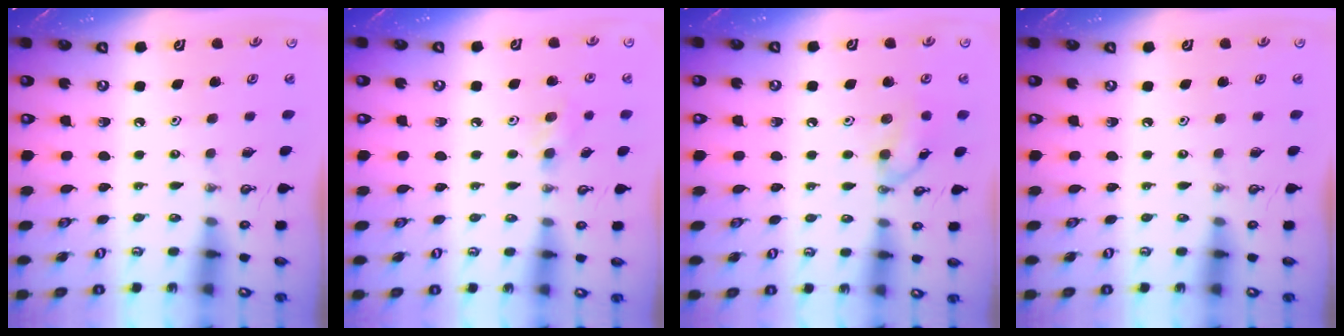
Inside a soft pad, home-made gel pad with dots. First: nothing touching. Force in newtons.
{"total": 8.3, "press": 7.3, "slide": 4.0}
{"total": 9.1, "press": 9.1, "slide": 0.4}
{"total": 0.0}